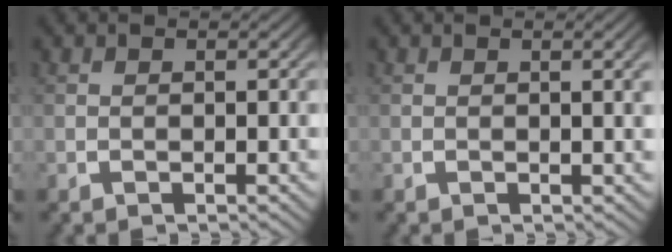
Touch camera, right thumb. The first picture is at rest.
{"total": 0.9, "force": [0.3, -0.1, 0.9], "torque": [-0.012, 0.002, 0.005]}